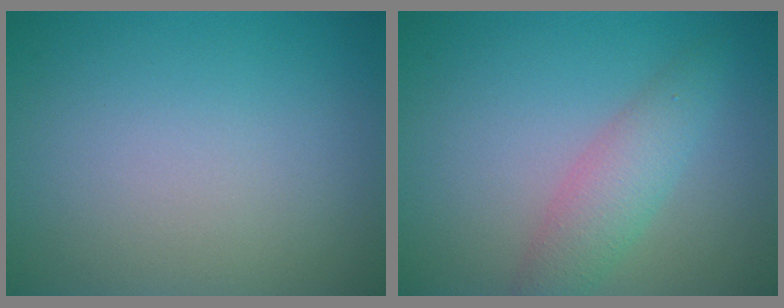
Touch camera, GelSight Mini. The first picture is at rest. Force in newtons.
{"total": 3.3, "press": 3.3, "slide": 0.1}